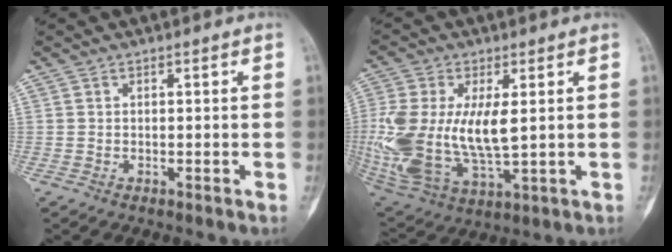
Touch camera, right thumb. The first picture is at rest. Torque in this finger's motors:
{"motor_torque": [2.13, 2.31, 1.19, 0.75, 0.25]}